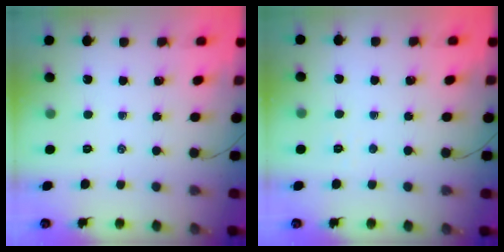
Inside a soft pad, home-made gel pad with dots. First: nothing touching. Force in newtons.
{"total": 2.4, "press": 2.3, "slide": 0.7}